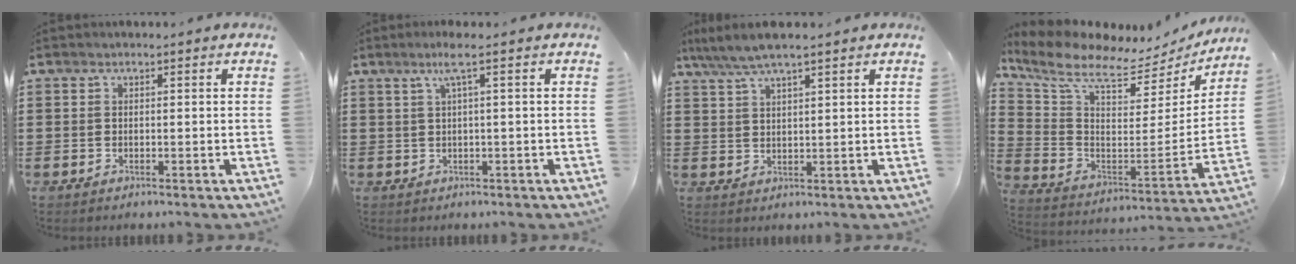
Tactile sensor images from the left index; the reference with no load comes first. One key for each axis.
{"total": 3.0, "fx": 0.9, "fy": -0.3, "fz": 2.8, "tx": -0.056, "ty": 0.000, "tz": 0.013}
{"total": 4.5, "fx": 3.5, "fy": 0.4, "fz": 2.8, "tx": -0.061, "ty": -0.005, "tz": 0.062}
{"total": 8.0, "fx": 6.7, "fy": 1.8, "fz": 4.0, "tx": -0.113, "ty": -0.058, "tz": 0.110}